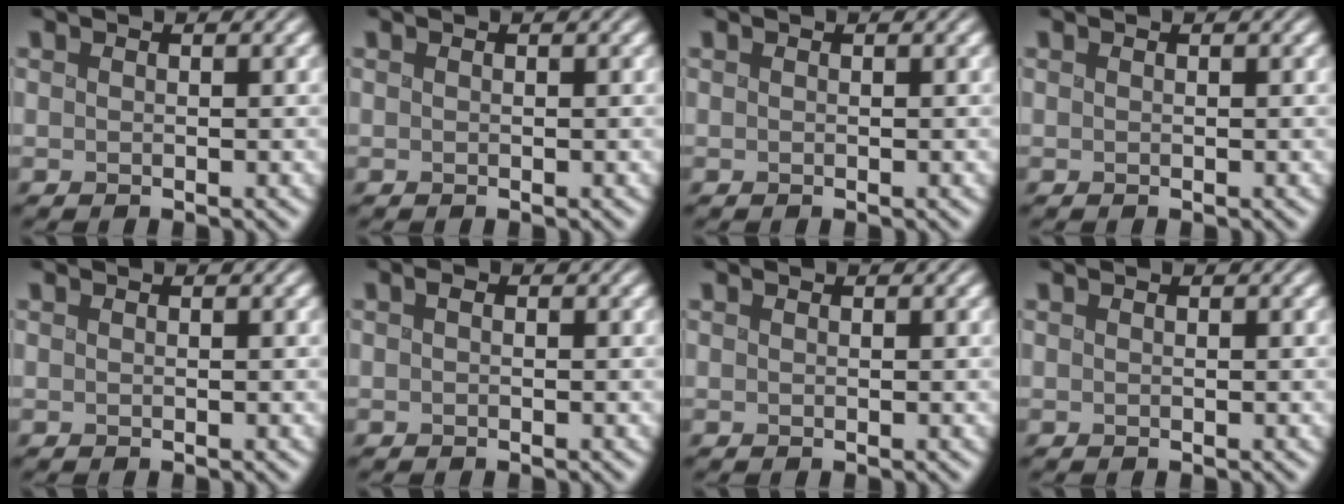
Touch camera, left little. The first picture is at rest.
{"total": 0.0}
{"total": 0.0}
{"total": 0.0}
{"total": 0.0}
{"total": 0.7, "force": [-0.2, 0.5, 0.4], "torque": [-0.006, 0.003, -0.005]}
{"total": 0.0}
{"total": 0.0}